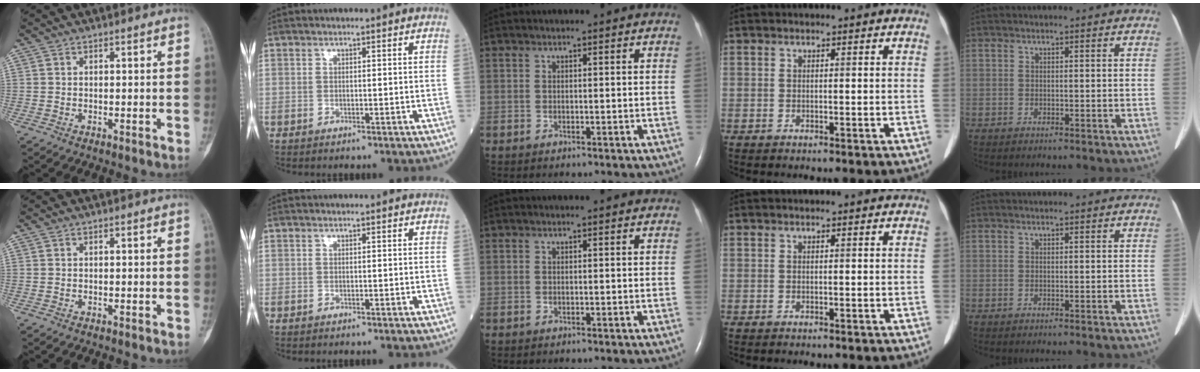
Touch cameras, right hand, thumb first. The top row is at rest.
{}